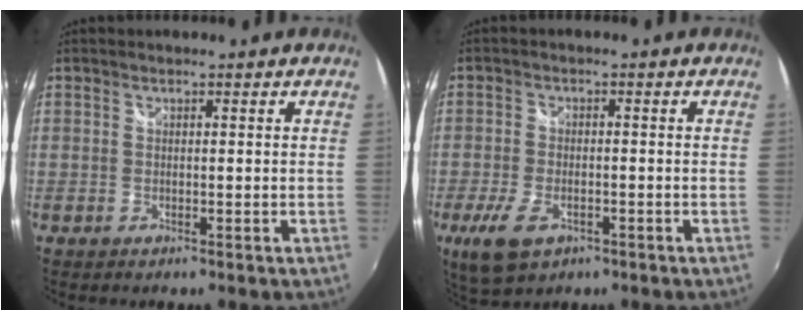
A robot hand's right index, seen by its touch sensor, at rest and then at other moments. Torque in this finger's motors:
{"motor_torque": [0.59, -0.54, 0.28, 0.07]}